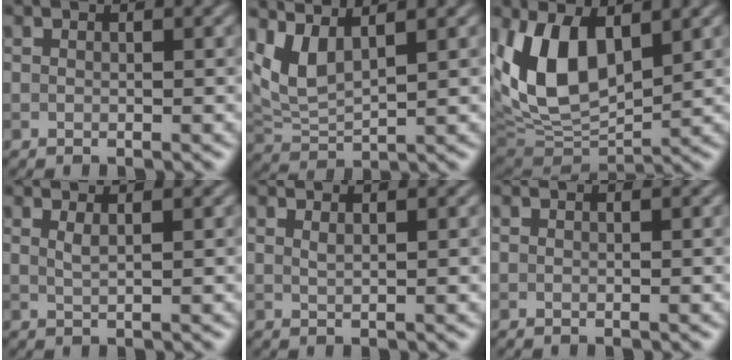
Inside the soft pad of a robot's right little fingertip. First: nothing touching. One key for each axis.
{"total": 4.3, "fx": 2.5, "fy": 1.7, "fz": 3.0, "tx": -0.079, "ty": 0.000, "tz": 0.057}
{"total": 9.9, "fx": 2.4, "fy": 5.4, "fz": 7.9, "tx": -0.173, "ty": -0.006, "tz": 0.040}
{"total": 1.2, "fx": 0.7, "fy": 0.4, "fz": 0.9, "tx": -0.012, "ty": 0.001, "tz": 0.010}
{"total": 0.8, "fx": 0.5, "fy": 0.2, "fz": 0.5, "tx": -0.005, "ty": 0.001, "tz": 0.010}
{"total": 0.0}